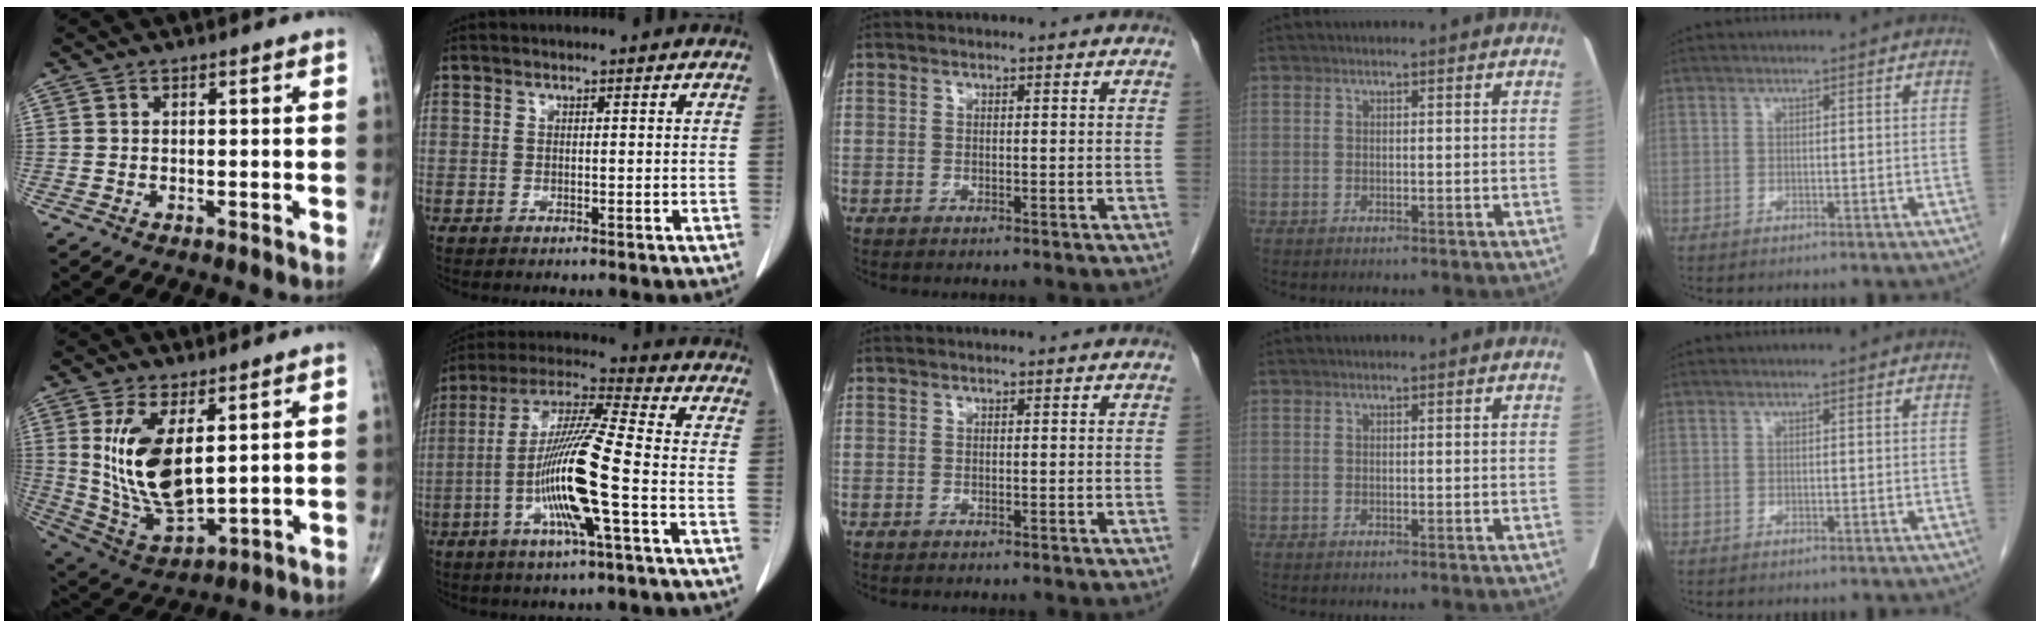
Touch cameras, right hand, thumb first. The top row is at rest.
{"thumb": {"total": 15.0, "force": [3.4, 6.9, 12.8], "torque": [-0.239, -0.023, 0.087]}, "index": {"total": 14.4, "force": [-3.8, 0.1, 13.9], "torque": [-0.275, -0.003, -0.077]}}